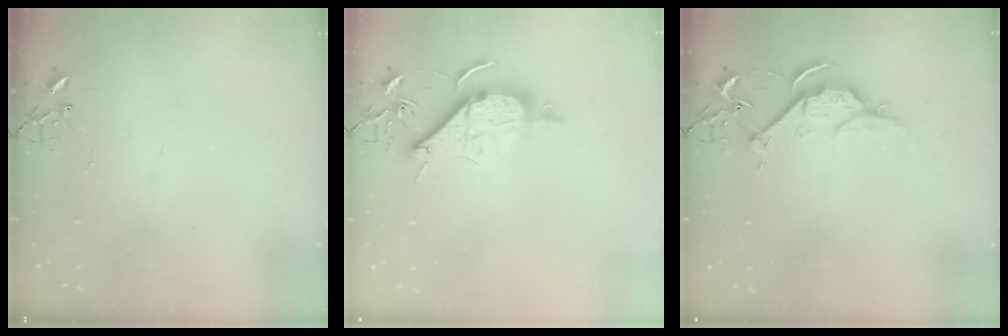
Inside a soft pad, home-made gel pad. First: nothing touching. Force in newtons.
{"total": 9.5, "press": 9.5, "slide": 0.9}
{"total": 7.9, "press": 7.8, "slide": 0.9}